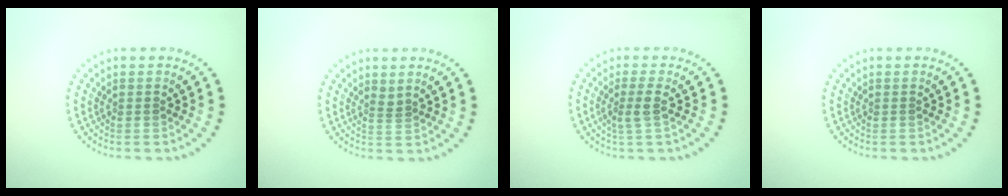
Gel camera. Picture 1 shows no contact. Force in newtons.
{"total": 0.8, "press": 0.4, "slide": 0.6}
{"total": 1.6, "press": 1.4, "slide": 0.8}
{"total": 0.0}